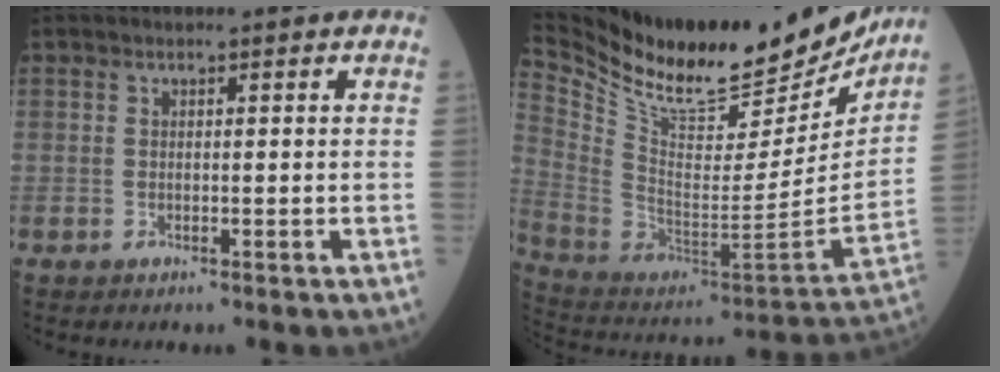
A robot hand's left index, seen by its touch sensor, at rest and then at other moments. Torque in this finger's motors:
{"motor_torque": [0.94, -1.20, 0.08, 0.03]}